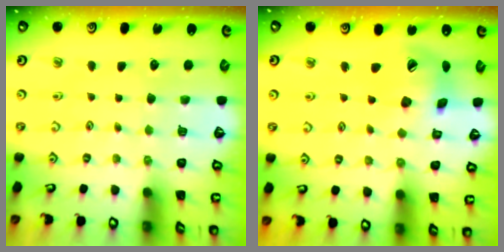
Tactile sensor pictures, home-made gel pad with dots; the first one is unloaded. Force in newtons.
{"total": 14.5, "press": 14.4, "slide": 2.2}